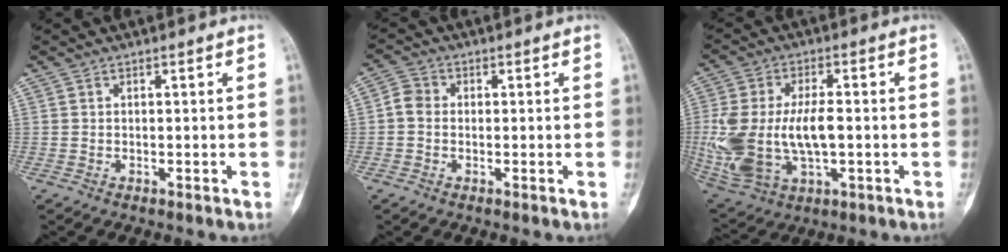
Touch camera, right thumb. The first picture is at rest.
{"total": 3.4, "force": [-0.2, 2.9, 1.8], "torque": [-0.027, 0.010, -0.012]}
{"total": 18.1, "force": [-1.2, 9.8, 15.2], "torque": [-0.333, -0.001, -0.006]}